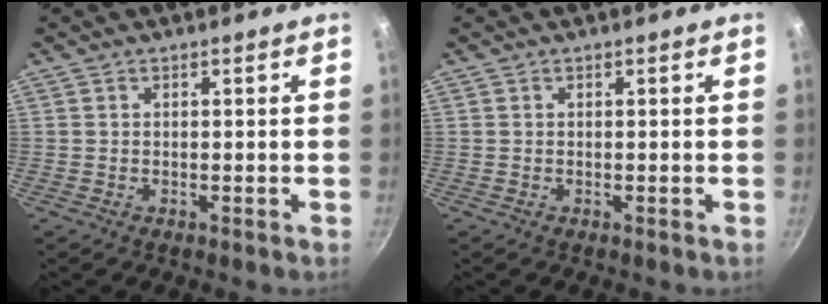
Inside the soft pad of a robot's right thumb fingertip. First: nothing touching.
{"total": 0.0}